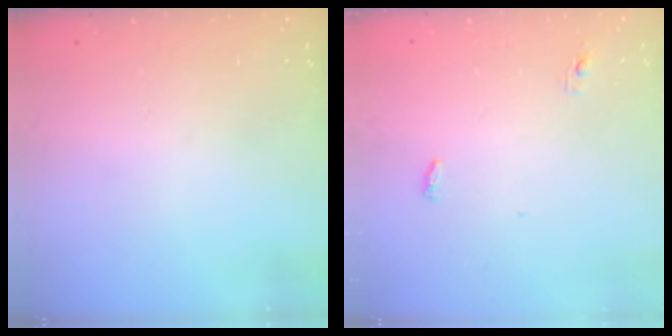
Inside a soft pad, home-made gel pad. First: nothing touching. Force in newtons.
{"total": 3.6, "press": 3.5, "slide": 0.9}